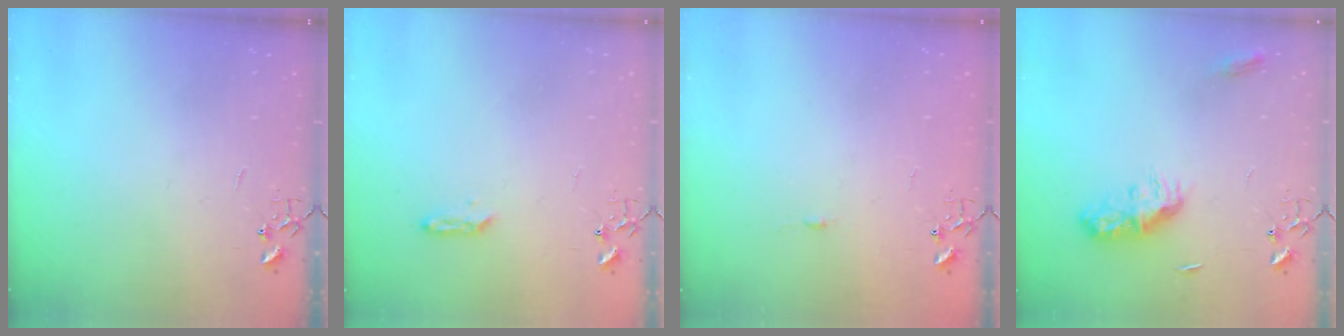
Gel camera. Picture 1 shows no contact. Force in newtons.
{"total": 4.1, "press": 4.0, "slide": 0.6}
{"total": 3.3, "press": 3.3, "slide": 0.4}
{"total": 9.9, "press": 9.9, "slide": 0.1}